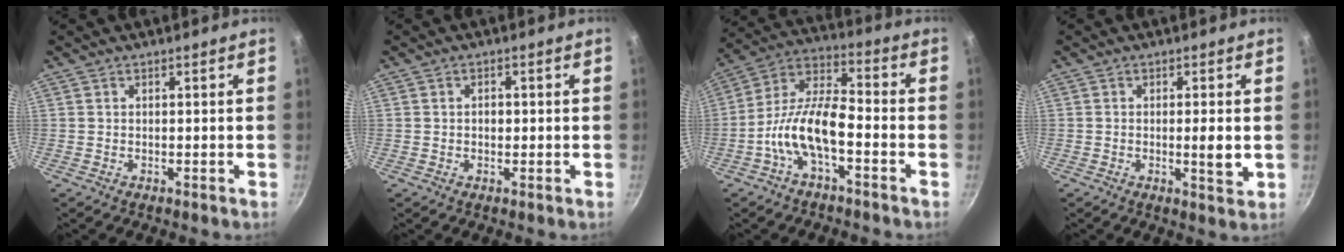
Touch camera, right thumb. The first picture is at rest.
{"total": 1.8, "force": [0.0, 1.3, 1.3], "torque": [-0.015, 0.003, -0.001]}
{"total": 11.9, "force": [-4.6, 4.8, 9.9], "torque": [-0.184, 0.045, -0.100]}
{"total": 3.9, "force": [-0.2, 0.8, 3.8], "torque": [-0.067, -0.006, -0.003]}